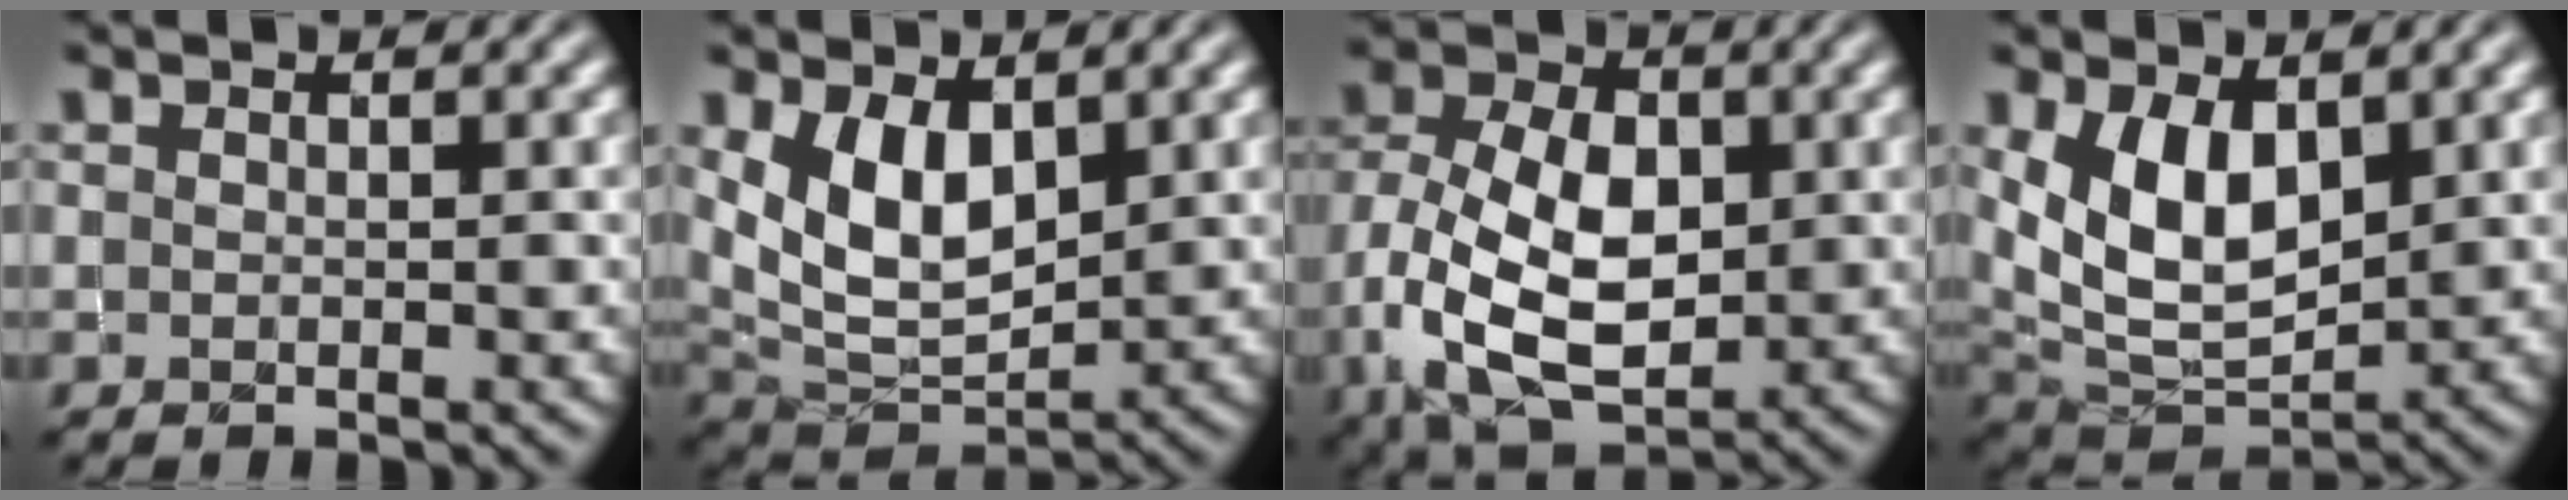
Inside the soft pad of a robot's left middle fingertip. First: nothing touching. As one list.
[{"total": 6.4, "force": [2.1, 3.6, 4.9], "torque": [-0.101, -0.011, 0.046]}, {"total": 9.9, "force": [-1.0, 6.3, 7.5], "torque": [-0.160, 0.000, -0.023]}, {"total": 7.6, "force": [2.1, 4.4, 5.8], "torque": [-0.120, -0.011, 0.041]}]